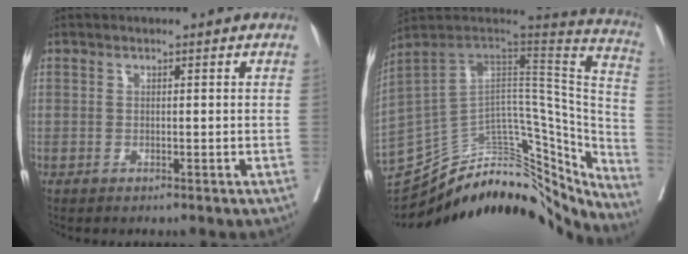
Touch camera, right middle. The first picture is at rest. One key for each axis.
{"total": 28.9, "fx": -23.4, "fy": 11.1, "fz": 12.7, "tx": -0.140, "ty": 0.036, "tz": -0.312}